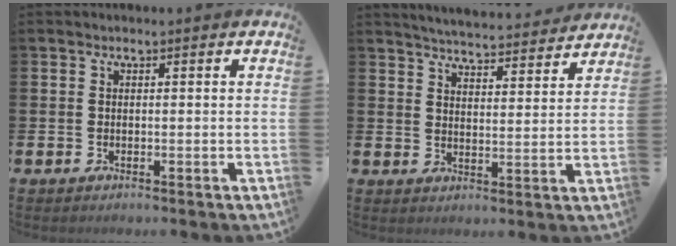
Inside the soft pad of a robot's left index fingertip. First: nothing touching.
{"total": 5.4, "force": [5.4, 0.3, 0.5], "torque": [-0.022, -0.042, 0.094]}